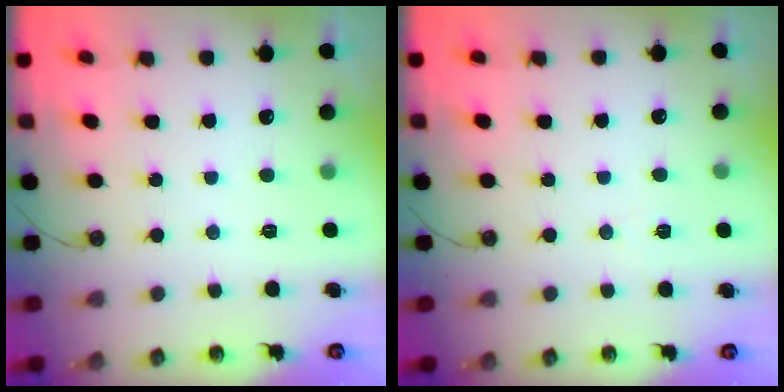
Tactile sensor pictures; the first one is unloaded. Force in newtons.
{"total": 3.3, "press": 2.7, "slide": 1.9}